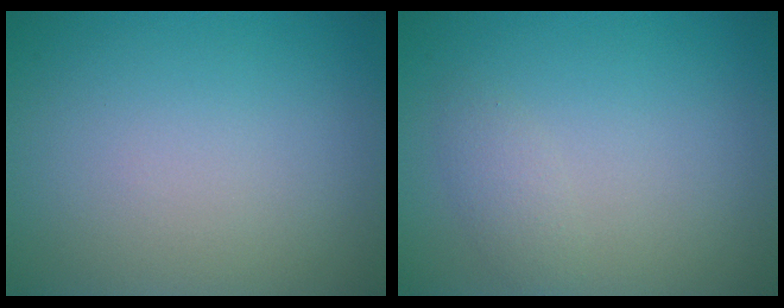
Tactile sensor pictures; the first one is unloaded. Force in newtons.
{"total": 1.2, "press": 1.2, "slide": 0.0}